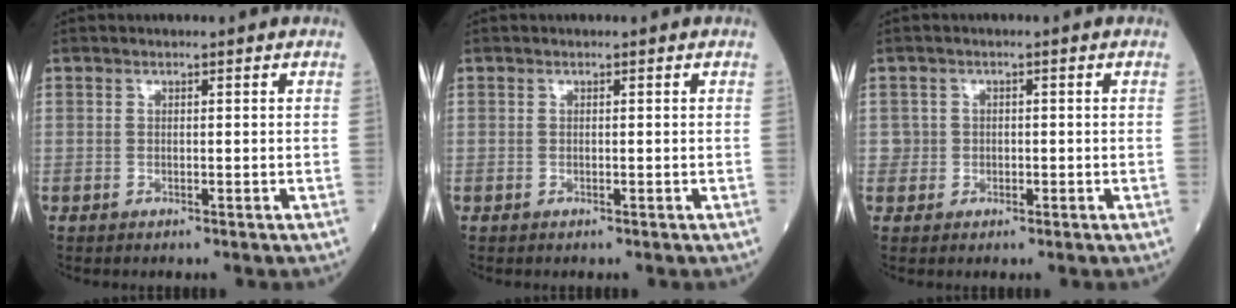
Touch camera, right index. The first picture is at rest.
{"total": 0.0}
{"total": 1.7, "force": [-0.2, 1.7, 0.0], "torque": [0.009, 0.009, -0.004]}